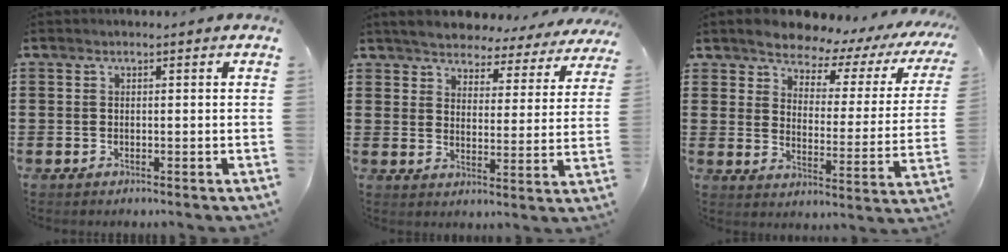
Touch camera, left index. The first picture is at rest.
{"total": 4.8, "force": [4.7, 0.5, 0.0], "torque": [-0.031, -0.035, 0.081]}
{"total": 4.8, "force": [4.6, 0.9, 1.0], "torque": [-0.043, -0.043, 0.070]}